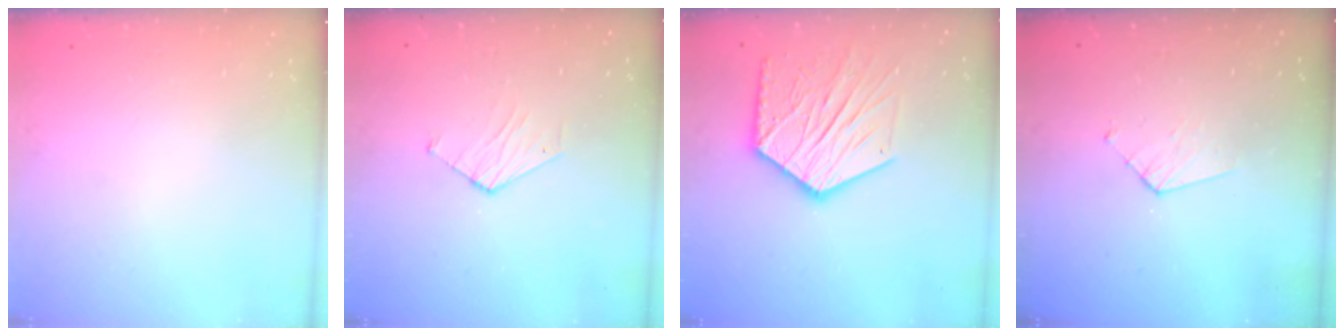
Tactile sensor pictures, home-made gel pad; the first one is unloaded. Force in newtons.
{"total": 3.5, "press": 3.5, "slide": 0.3}
{"total": 17.7, "press": 17.6, "slide": 1.4}
{"total": 3.8, "press": 3.7, "slide": 0.3}